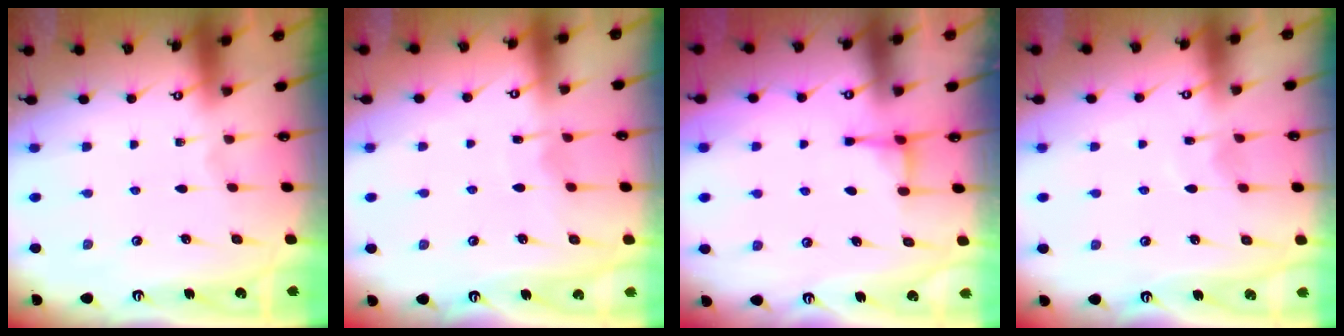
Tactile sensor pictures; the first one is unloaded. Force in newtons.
{"total": 5.1, "press": 5.1, "slide": 0.6}
{"total": 3.2, "press": 3.2, "slide": 0.5}
{"total": 4.6, "press": 4.5, "slide": 0.5}